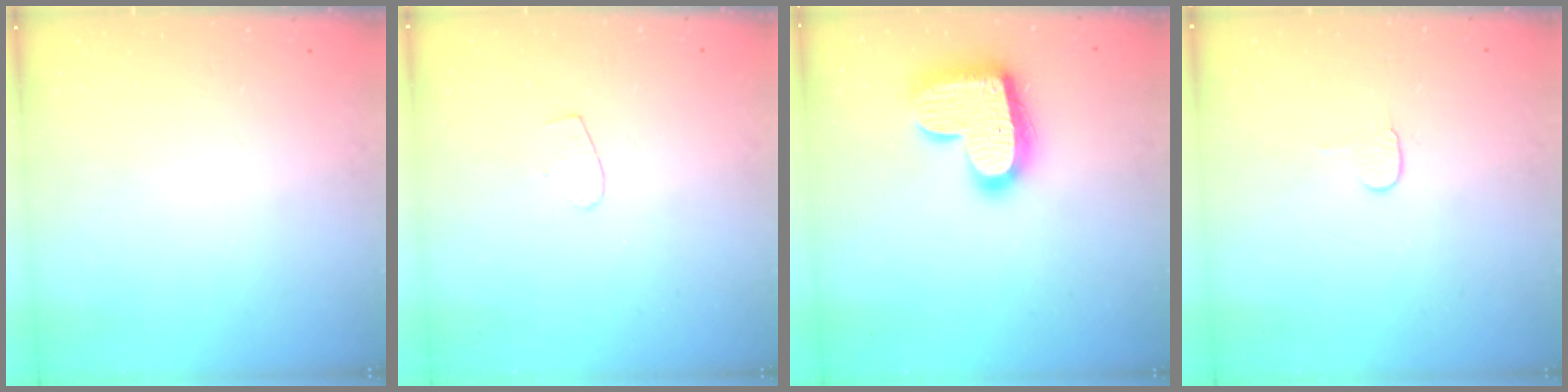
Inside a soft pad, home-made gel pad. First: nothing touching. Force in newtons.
{"total": 4.0, "press": 4.0, "slide": 0.4}
{"total": 18.1, "press": 18.1, "slide": 1.1}
{"total": 3.7, "press": 3.7, "slide": 0.4}